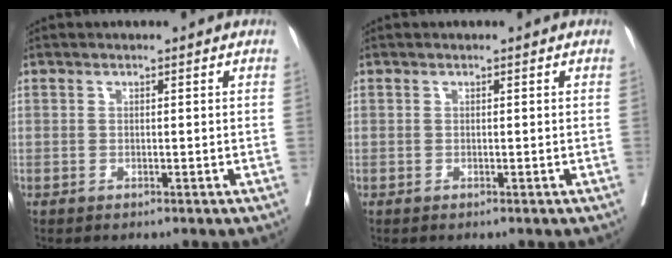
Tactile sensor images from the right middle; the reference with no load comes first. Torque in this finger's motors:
{"motor_torque": [-0.01, -0.01, 0.00, 0.00]}